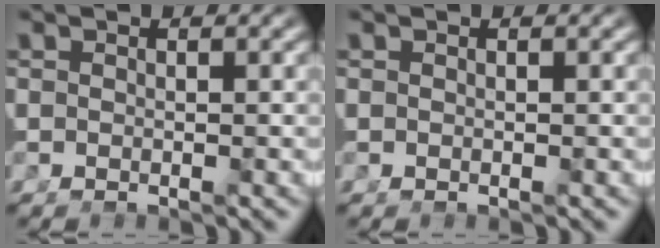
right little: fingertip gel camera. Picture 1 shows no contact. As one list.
[{"total": 0.0}]